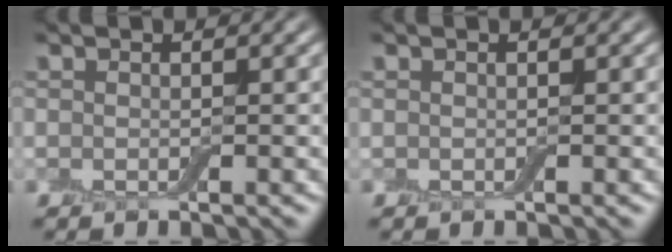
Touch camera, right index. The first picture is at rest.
{"total": 0.0}